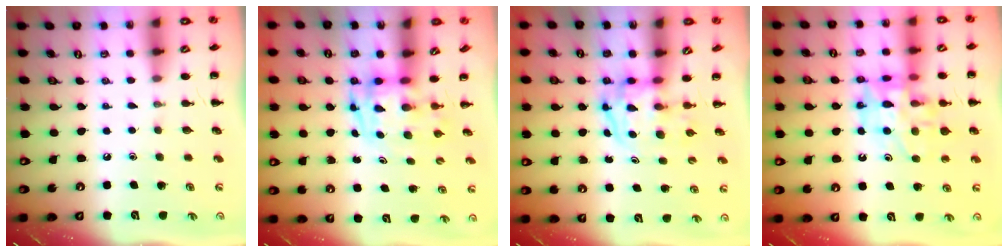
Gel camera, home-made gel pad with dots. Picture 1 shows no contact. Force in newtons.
{"total": 3.4, "press": 3.3, "slide": 0.7}
{"total": 3.8, "press": 3.7, "slide": 0.6}
{"total": 15.4, "press": 14.9, "slide": 3.6}